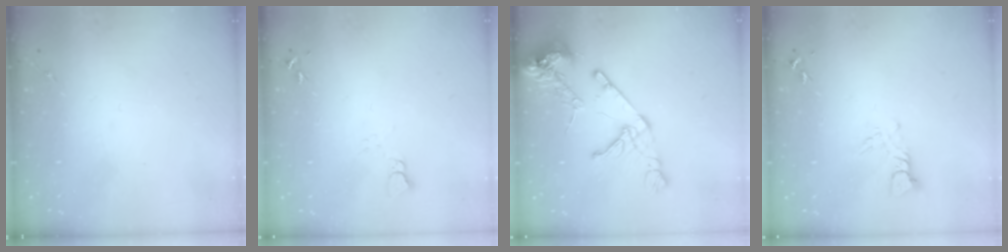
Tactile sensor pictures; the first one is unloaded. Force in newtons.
{"total": 3.7, "press": 3.7, "slide": 0.4}
{"total": 14.1, "press": 14.0, "slide": 1.9}
{"total": 3.7, "press": 3.7, "slide": 0.4}